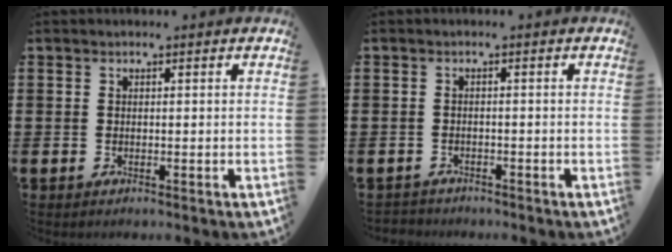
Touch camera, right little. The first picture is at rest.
{"total": 0.9, "force": [-0.9, 0.2, -0.2], "torque": [0.000, 0.003, -0.020]}